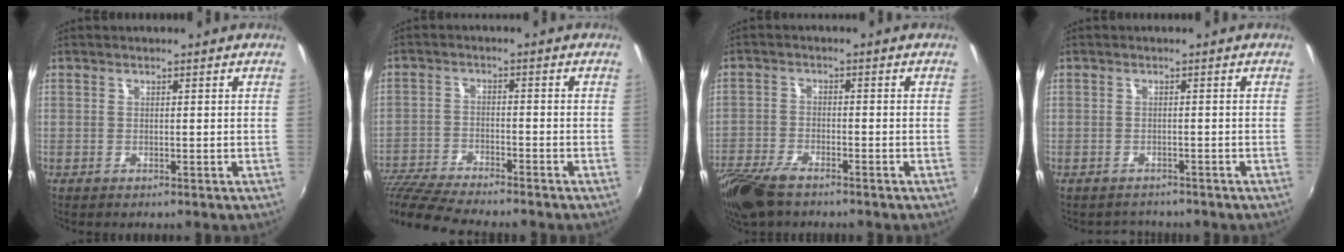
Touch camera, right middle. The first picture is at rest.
{"total": 11.7, "force": [-10.6, 1.1, 4.8], "torque": [-0.122, -0.022, -0.193]}
{"total": 9.8, "force": [-7.5, 3.4, 5.4], "torque": [-0.135, -0.030, -0.146]}
{"total": 2.3, "force": [-2.1, 1.0, -0.3], "torque": [-0.004, 0.002, -0.035]}